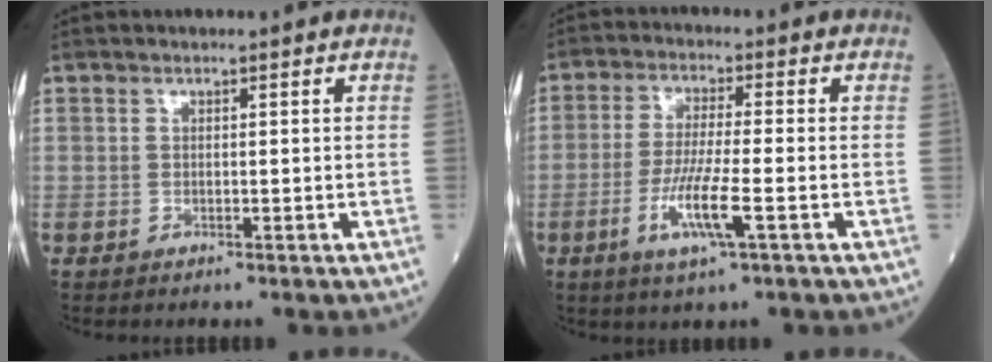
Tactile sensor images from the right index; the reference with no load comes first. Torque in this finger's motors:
{"motor_torque": [0.99, -0.38, 0.53, 0.16]}